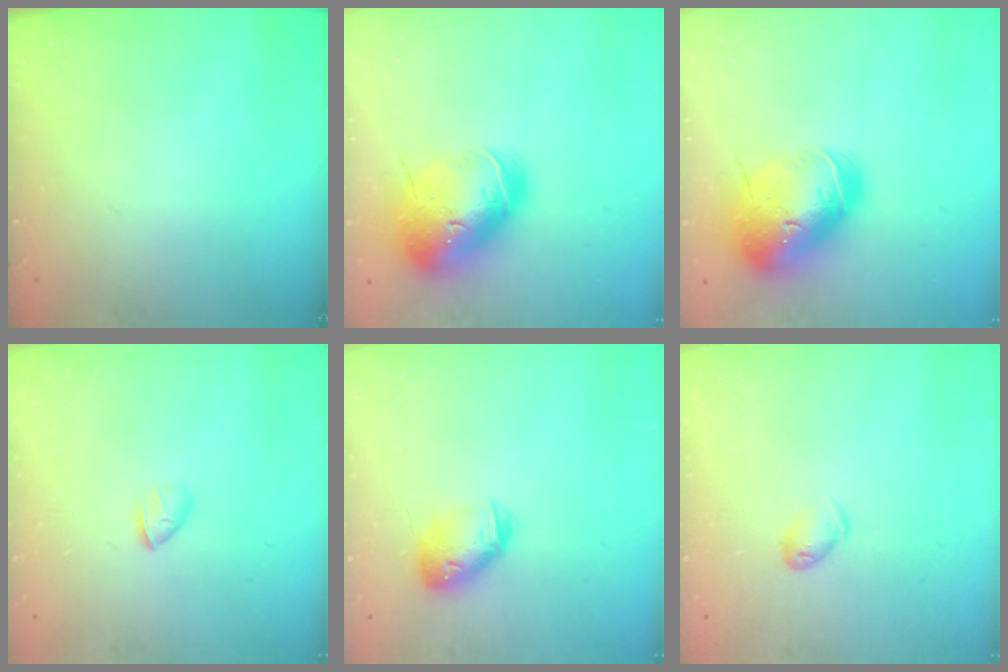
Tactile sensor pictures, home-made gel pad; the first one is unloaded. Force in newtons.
{"total": 24.1, "press": 23.8, "slide": 3.6}
{"total": 24.1, "press": 23.8, "slide": 3.6}
{"total": 2.6, "press": 2.5, "slide": 0.8}
{"total": 12.0, "press": 11.8, "slide": 1.9}
{"total": 4.1, "press": 4.0, "slide": 0.7}